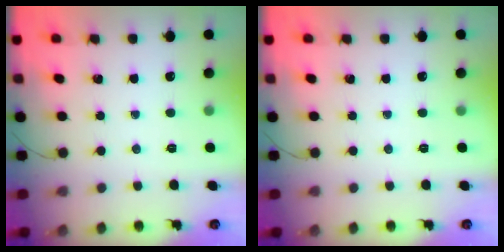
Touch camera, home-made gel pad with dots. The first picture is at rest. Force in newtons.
{"total": 0.0}